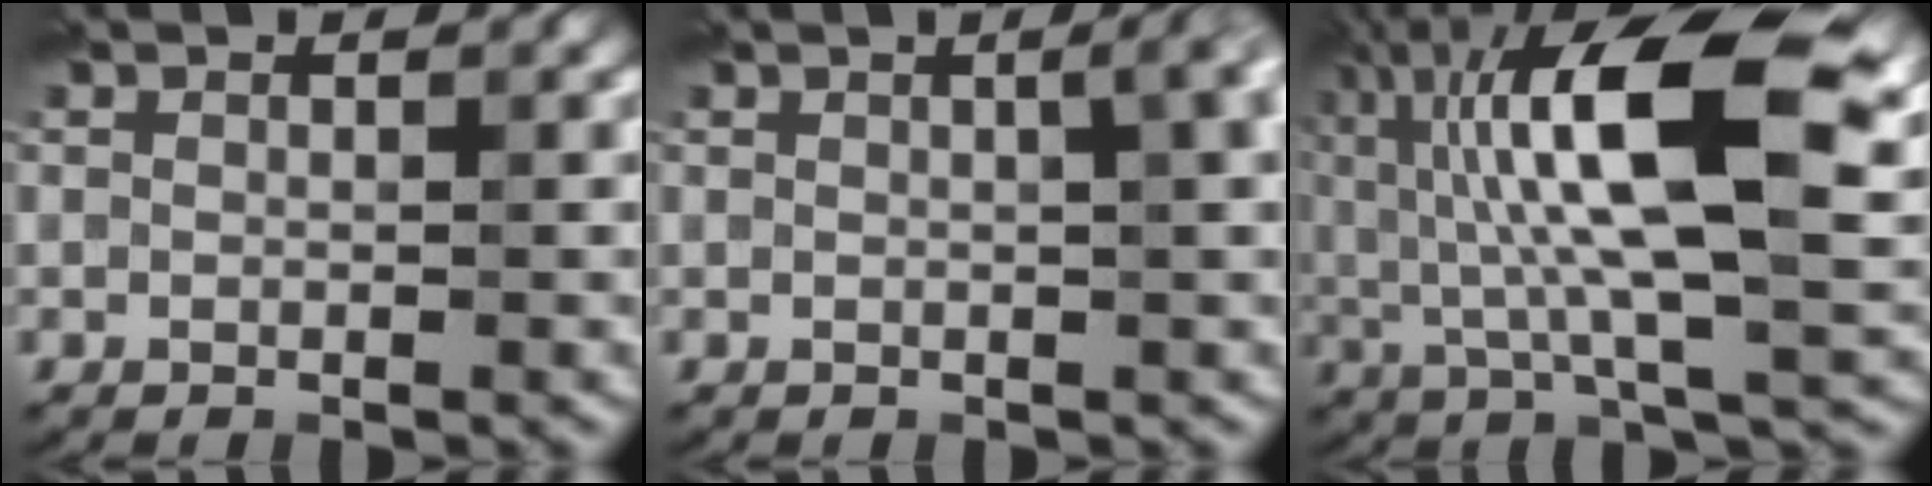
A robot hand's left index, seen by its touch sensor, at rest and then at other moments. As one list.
[{"total": 5.4, "force": [1.5, 2.5, 4.6], "torque": [-0.020, 0.037, -0.003]}, {"total": 15.5, "force": [3.6, 5.6, 14.0], "torque": [-0.248, 0.011, 0.049]}]